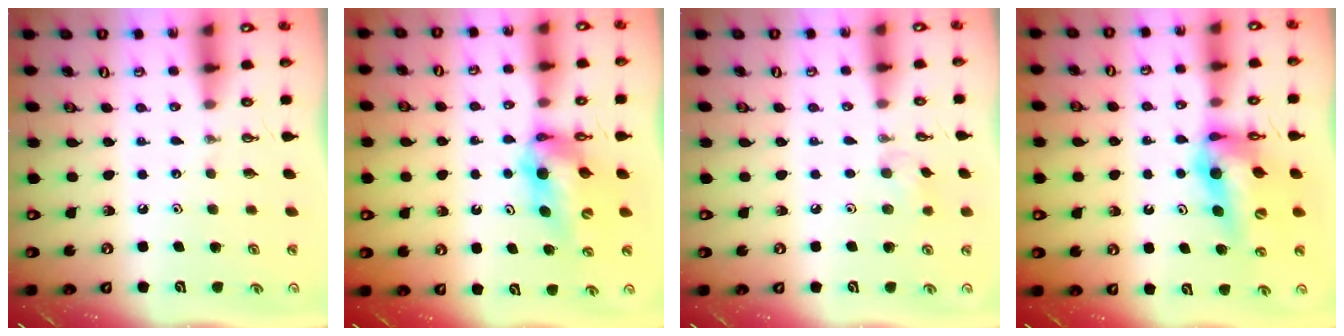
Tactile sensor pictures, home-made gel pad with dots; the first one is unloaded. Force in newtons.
{"total": 9.5, "press": 9.5, "slide": 1.0}
{"total": 6.0, "press": 5.9, "slide": 1.2}
{"total": 14.0, "press": 13.0, "slide": 5.2}